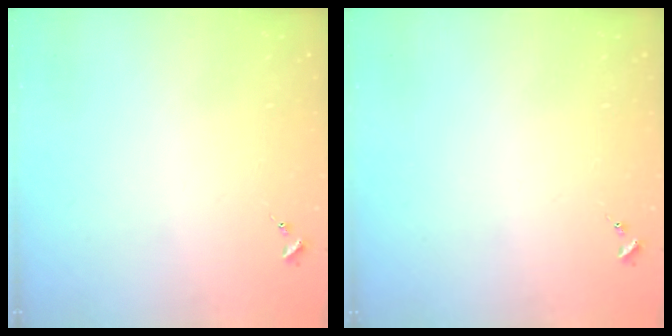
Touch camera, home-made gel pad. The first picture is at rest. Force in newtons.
{"total": 0.0}